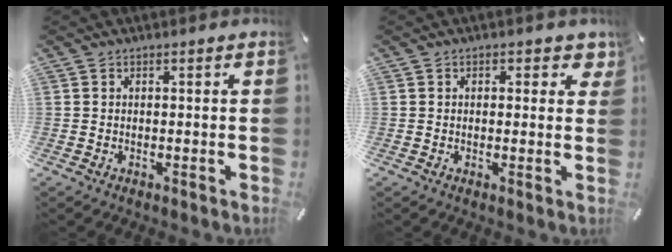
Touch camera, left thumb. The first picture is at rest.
{"total": 2.6, "force": [0.8, 1.7, 1.8], "torque": [-0.005, -0.004, 0.005]}